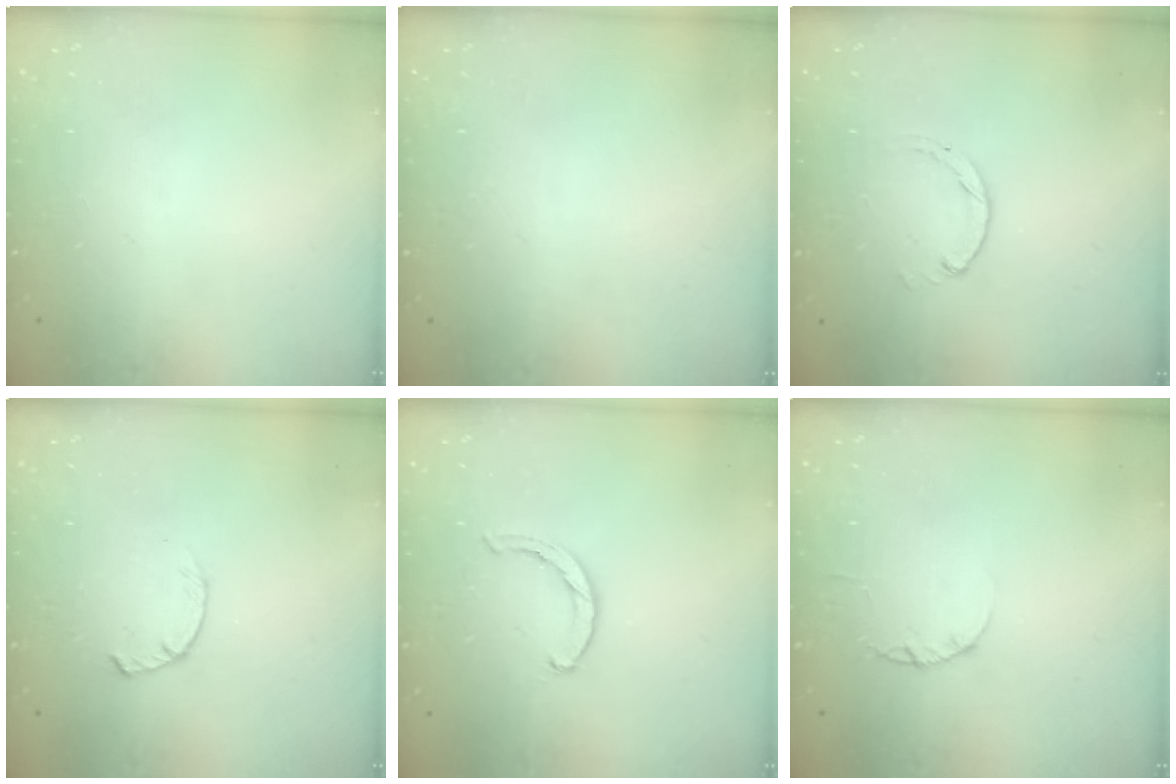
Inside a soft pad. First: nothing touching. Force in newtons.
{"total": 2.6, "press": 2.6, "slide": 0.2}
{"total": 0.0}
{"total": 1.8, "press": 1.8, "slide": 0.3}
{"total": 2.3, "press": 2.2, "slide": 0.5}
{"total": 1.7, "press": 1.7, "slide": 0.3}